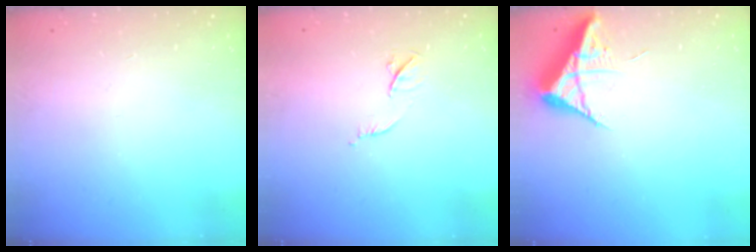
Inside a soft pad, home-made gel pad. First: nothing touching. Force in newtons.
{"total": 6.2, "press": 6.1, "slide": 1.1}
{"total": 9.2, "press": 9.2, "slide": 0.8}